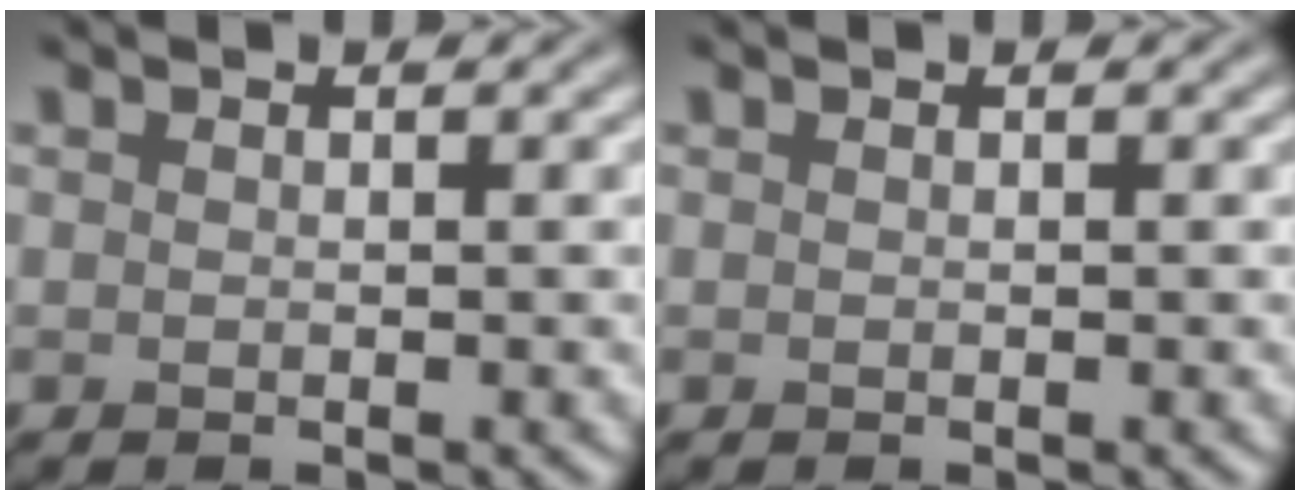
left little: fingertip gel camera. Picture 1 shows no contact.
{"total": 0.0}